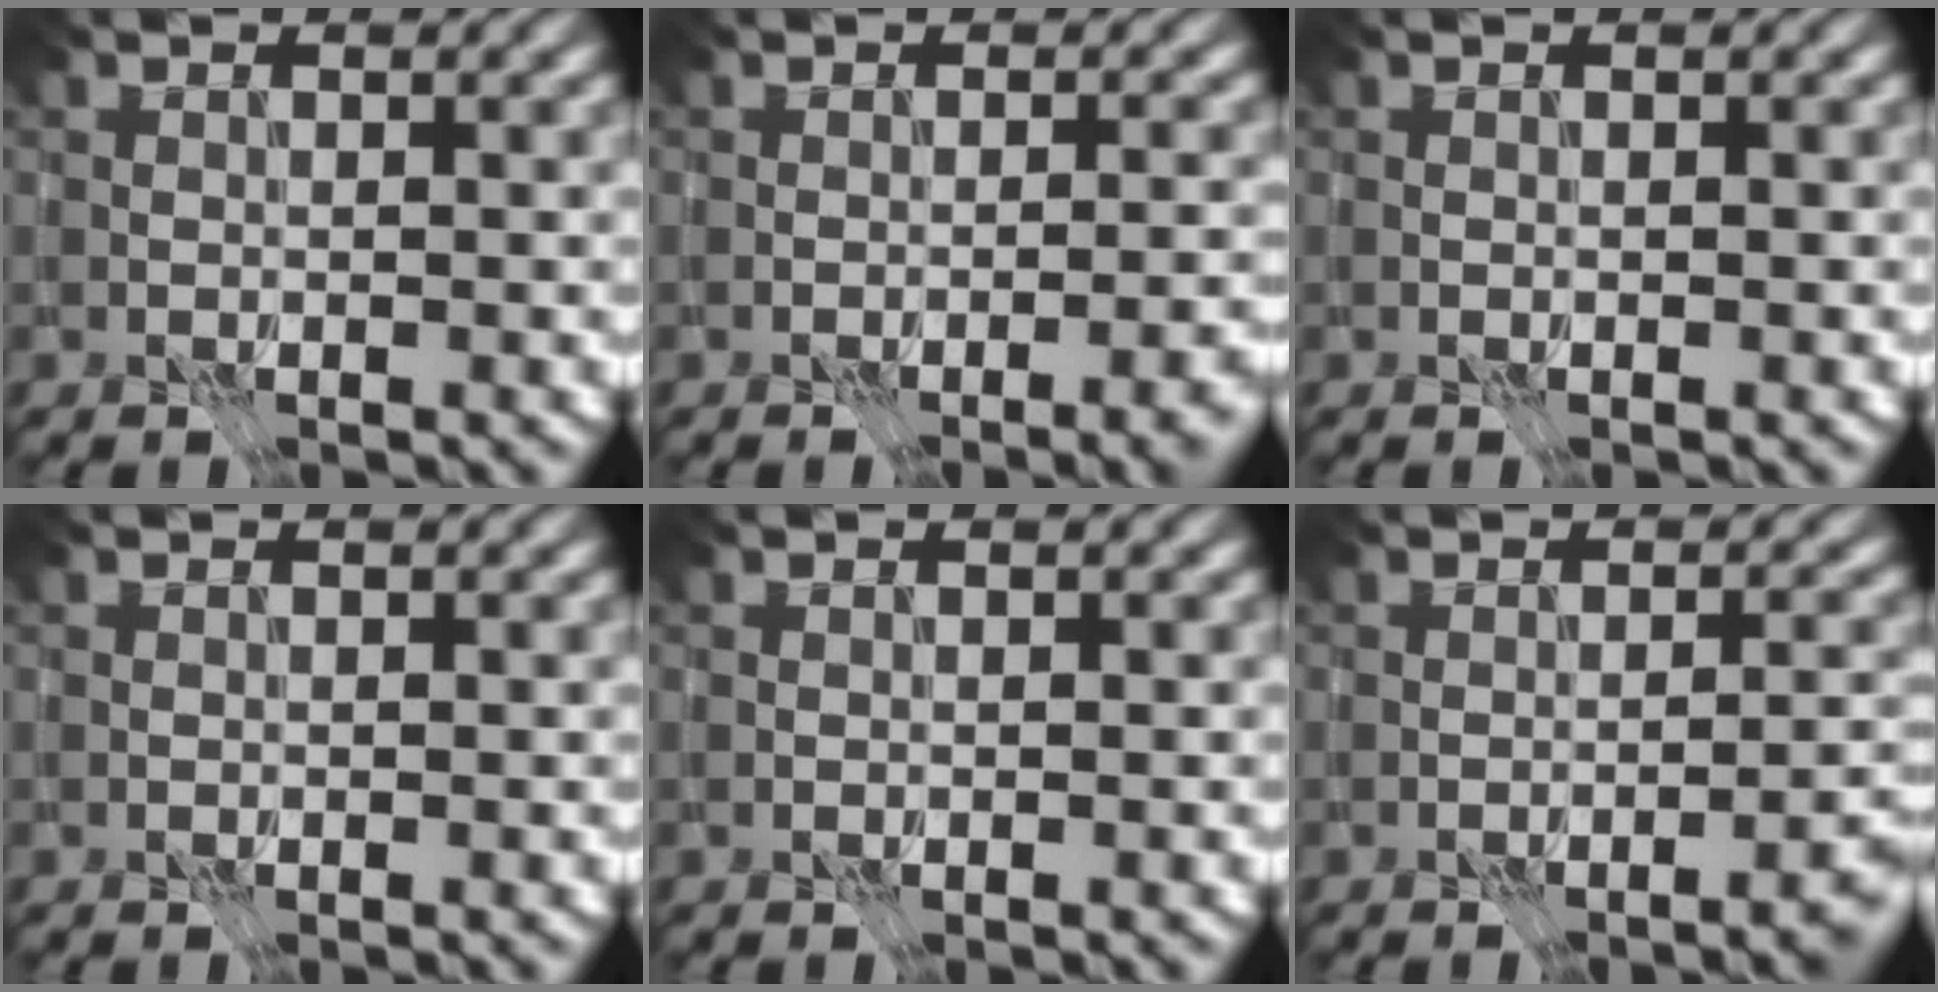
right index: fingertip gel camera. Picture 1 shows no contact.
{"total": 3.7, "force": [-2.1, 0.9, 2.9], "torque": [-0.042, 0.012, -0.029]}
{"total": 0.0}
{"total": 0.0}
{"total": 0.0}
{"total": 3.3, "force": [-1.9, 0.7, 2.6], "torque": [-0.029, 0.010, -0.032]}